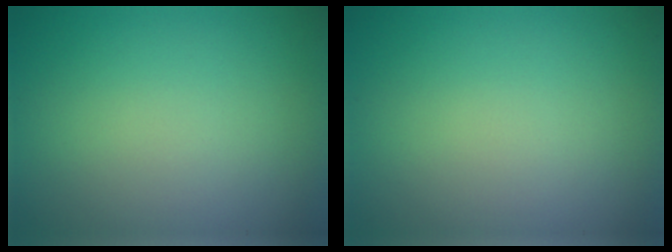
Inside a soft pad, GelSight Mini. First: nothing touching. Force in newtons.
{"total": 0.0}